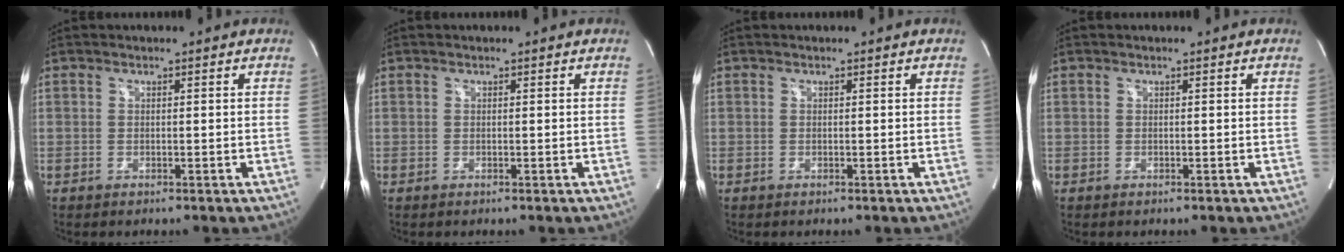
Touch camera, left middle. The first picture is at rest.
{"total": 0.0}
{"total": 0.0}
{"total": 0.0}